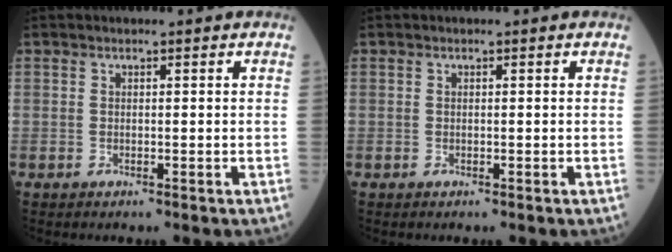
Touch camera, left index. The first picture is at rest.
{"total": 0.0}